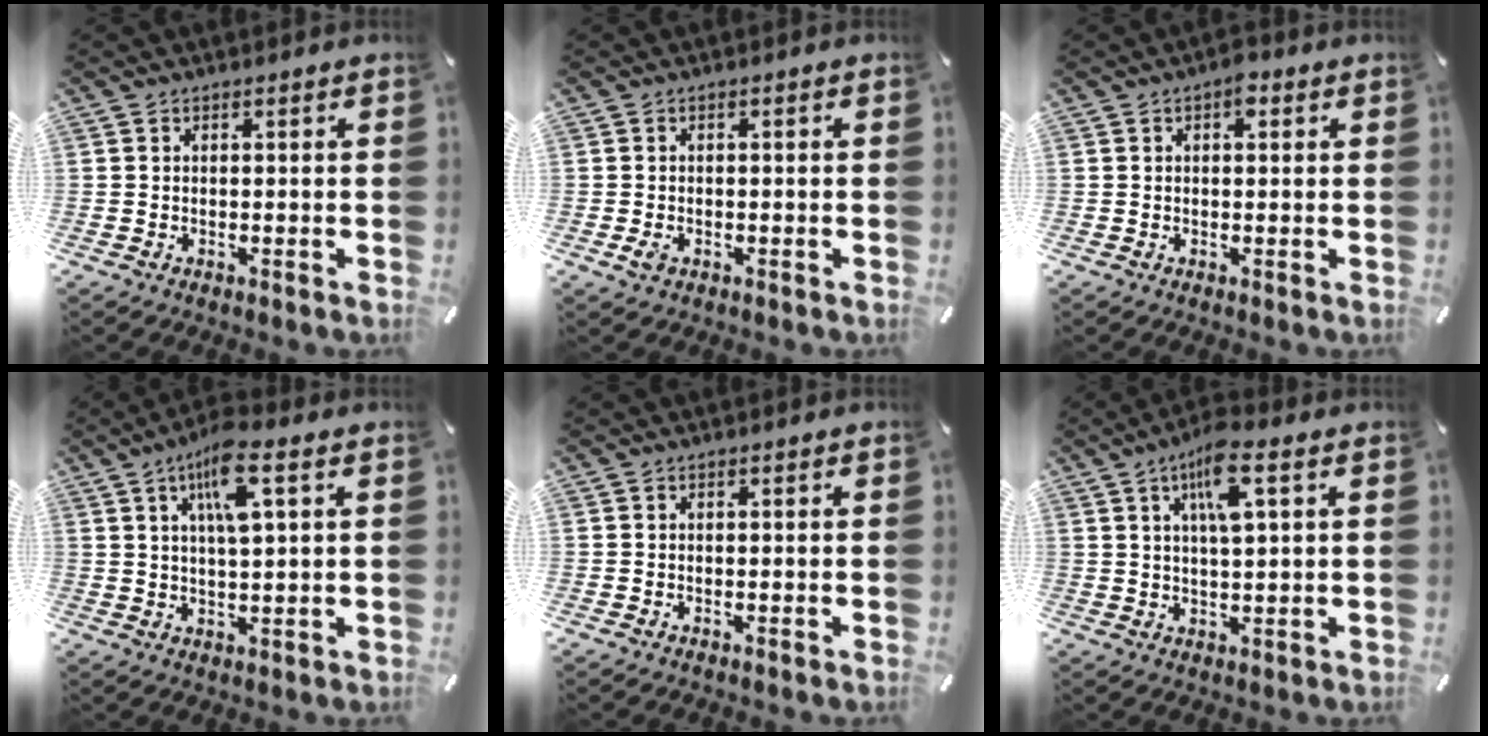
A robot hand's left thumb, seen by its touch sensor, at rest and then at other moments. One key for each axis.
{"total": 1.8, "fx": -0.7, "fy": 1.2, "fz": 1.1, "tx": -0.033, "ty": -0.001, "tz": -0.017}
{"total": 2.8, "fx": 0.9, "fy": 1.6, "fz": 2.2, "tx": -0.023, "ty": -0.001, "tz": 0.009}
{"total": 9.4, "fx": 4.2, "fy": 2.1, "fz": 8.1, "tx": -0.150, "ty": 0.000, "tz": 0.068}
{"total": 0.0}
{"total": 8.7, "fx": 3.8, "fy": 2.1, "fz": 7.5, "tx": -0.137, "ty": 0.001, "tz": 0.061}